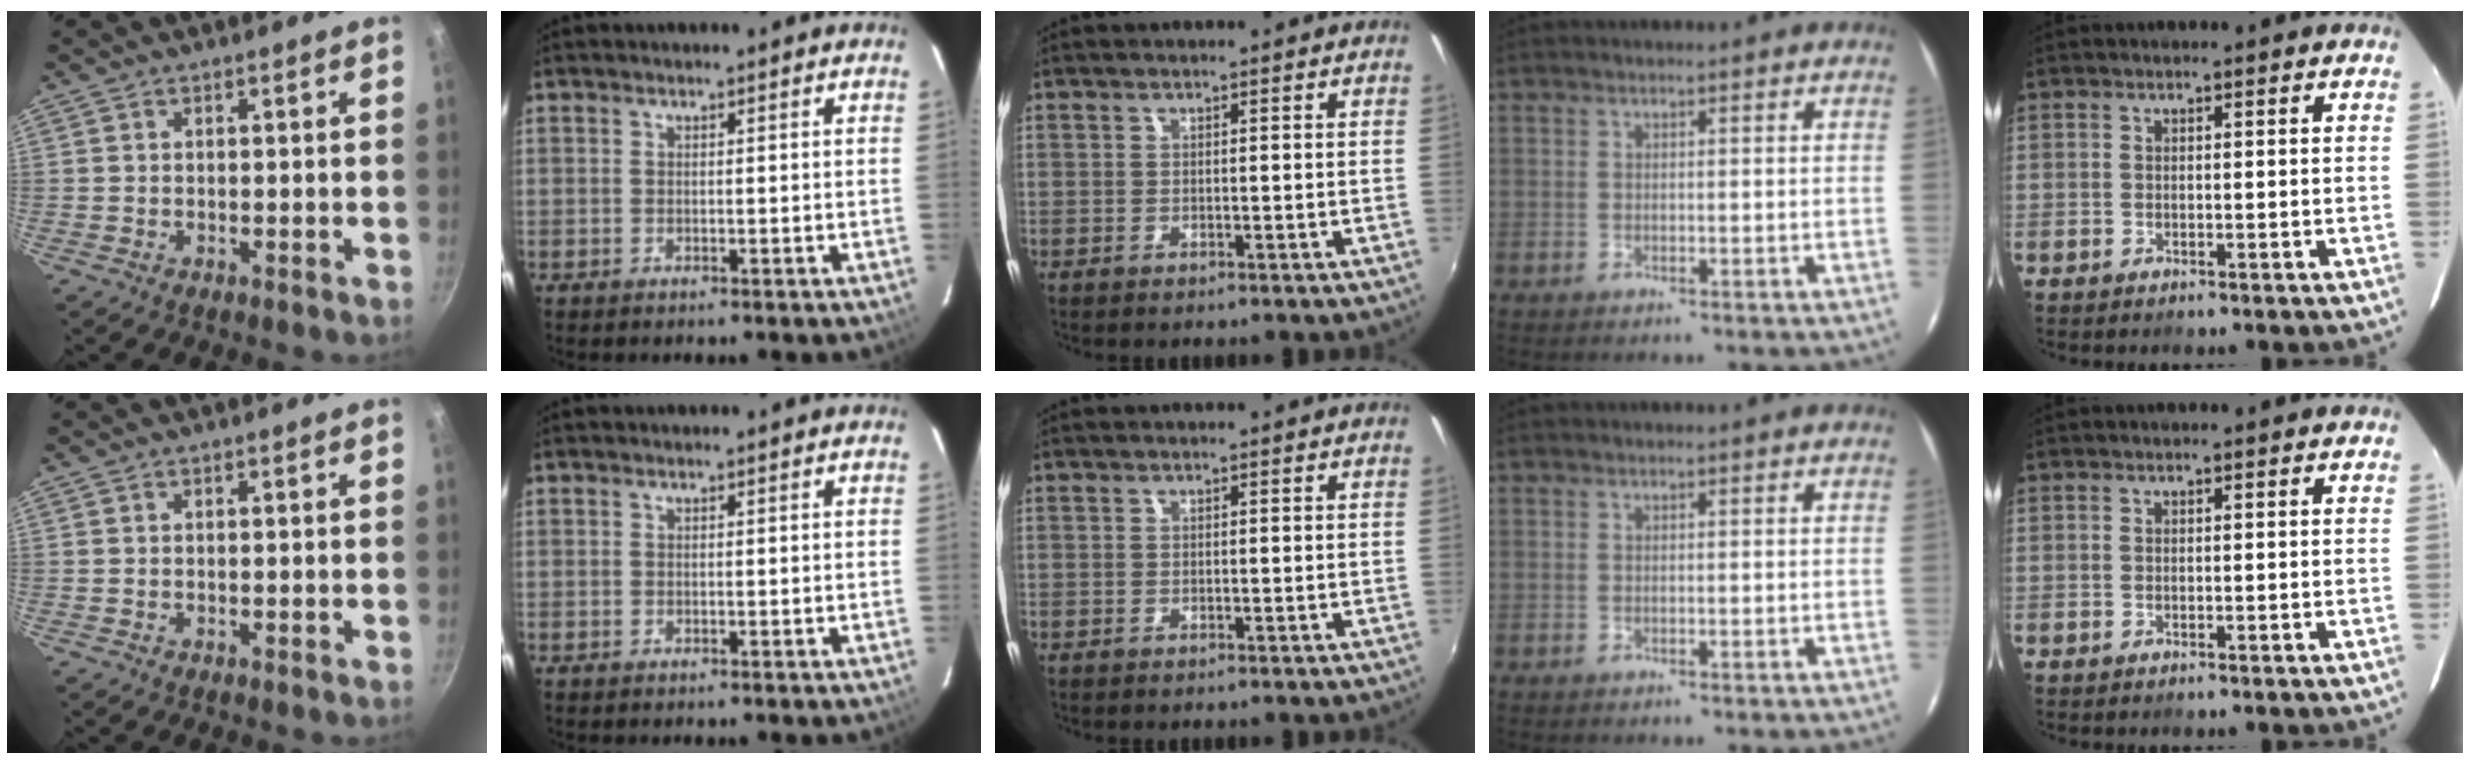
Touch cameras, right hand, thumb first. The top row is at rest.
{}